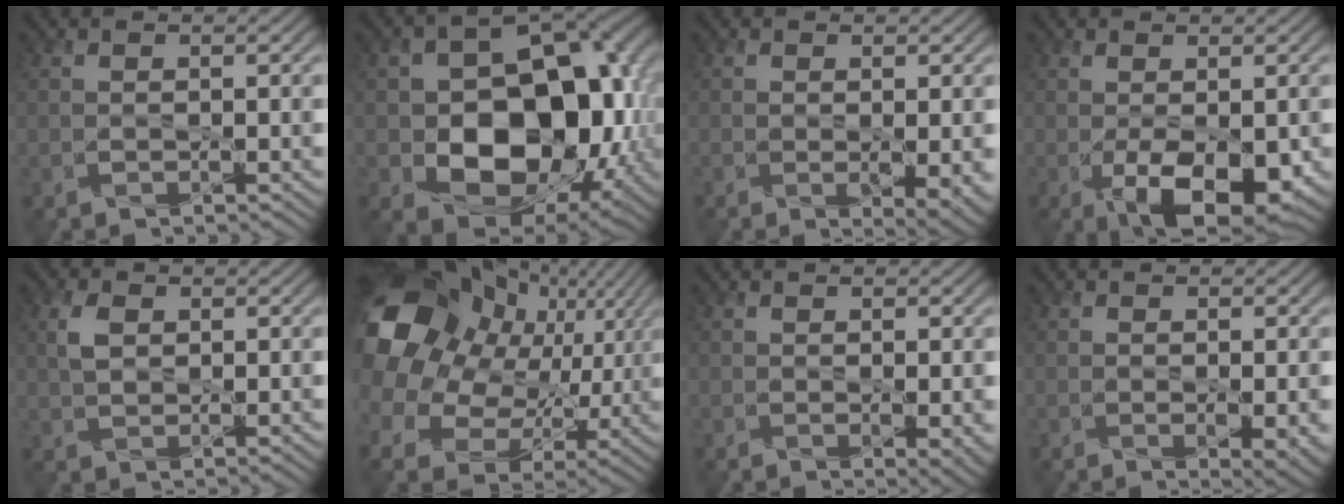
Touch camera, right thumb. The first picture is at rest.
{"total": 17.1, "force": [-2.6, 11.8, 12.2], "torque": [-0.156, -0.026, -0.033]}
{"total": 3.6, "force": [-0.7, 1.8, 3.1], "torque": [-0.045, -0.011, -0.006]}
{"total": 7.0, "force": [-1.9, 3.3, 5.8], "torque": [-0.110, -0.016, -0.027]}
{"total": 2.7, "force": [0.9, 1.6, 2.0], "torque": [-0.045, 0.010, 0.014]}
{"total": 21.0, "force": [6.1, 15.9, 12.3], "torque": [-0.302, 0.017, 0.117]}
{"total": 2.8, "force": [-0.8, 1.5, 2.3], "torque": [-0.027, -0.009, -0.012]}
{"total": 3.7, "force": [-1.3, 1.8, 3.0], "torque": [-0.036, -0.012, -0.017]}